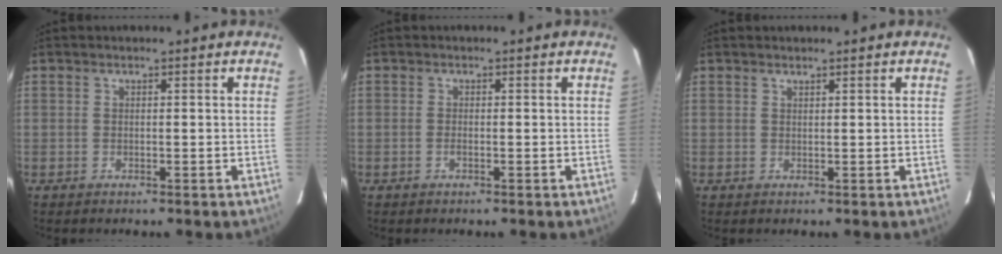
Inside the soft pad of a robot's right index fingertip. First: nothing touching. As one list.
[{"total": 0.9, "force": [-0.4, 0.3, 0.7], "torque": [-0.017, 0.000, -0.008]}, {"total": 0.5, "force": [0.5, 0.0, 0.1], "torque": [-0.003, 0.001, 0.009]}]